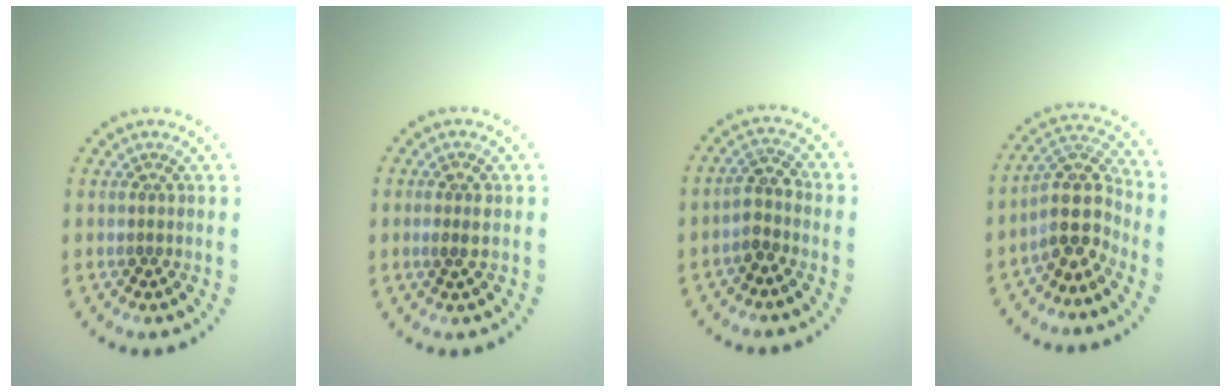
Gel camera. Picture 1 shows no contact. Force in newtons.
{"total": 1.4, "press": 1.3, "slide": 0.5}
{"total": 2.1, "press": 1.7, "slide": 1.2}
{"total": 4.4, "press": 3.6, "slide": 2.4}